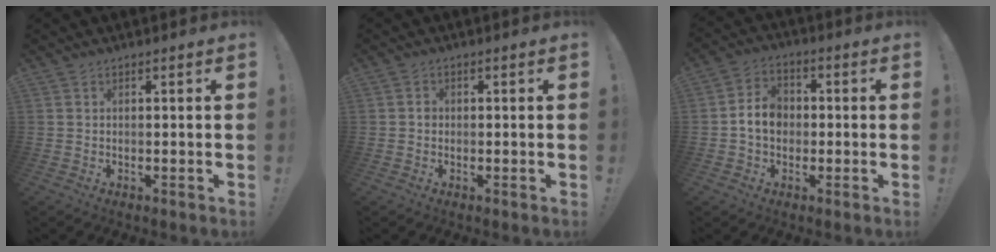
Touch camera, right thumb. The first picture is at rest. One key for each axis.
{"total": 1.3, "fx": -0.4, "fy": 1.1, "fz": 0.6, "tx": -0.008, "ty": 0.005, "tz": -0.007}
{"total": 8.1, "fx": -0.5, "fy": 6.3, "fz": 5.0, "tx": -0.082, "ty": 0.016, "tz": -0.006}